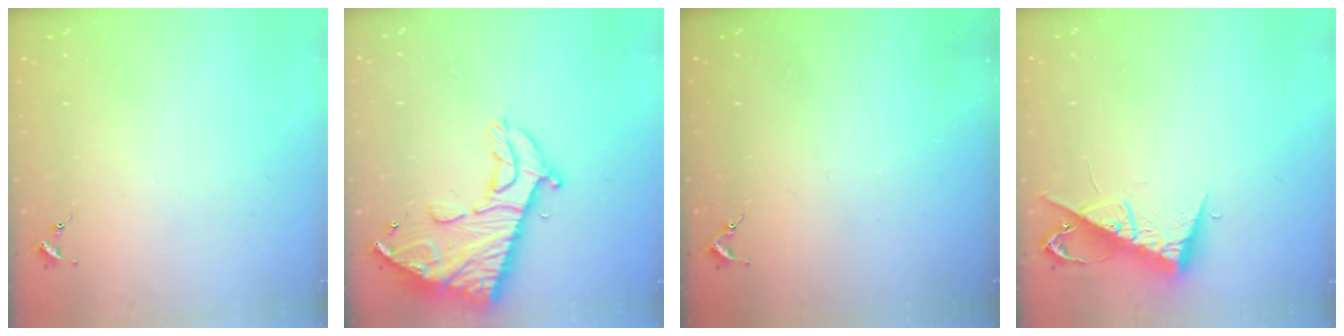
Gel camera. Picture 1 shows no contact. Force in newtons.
{"total": 16.7, "press": 16.6, "slide": 1.4}
{"total": 2.5, "press": 2.5, "slide": 0.3}
{"total": 12.0, "press": 11.9, "slide": 0.7}